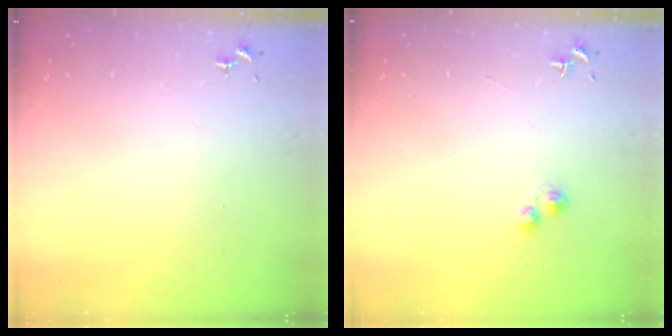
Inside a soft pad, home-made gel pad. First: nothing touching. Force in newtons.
{"total": 1.6, "press": 1.6, "slide": 0.2}